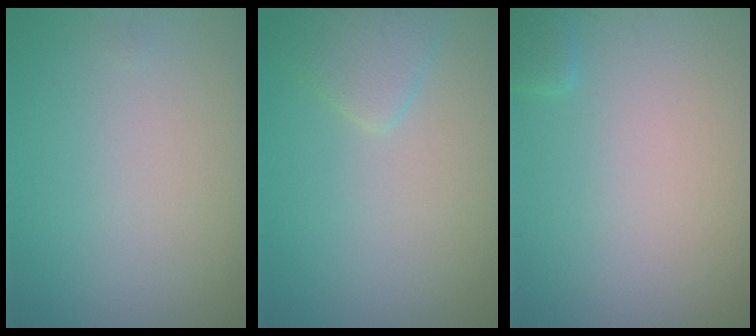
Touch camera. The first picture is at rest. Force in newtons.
{"total": 2.2, "press": 2.2, "slide": 0.2}
{"total": 1.1, "press": 1.0, "slide": 0.1}